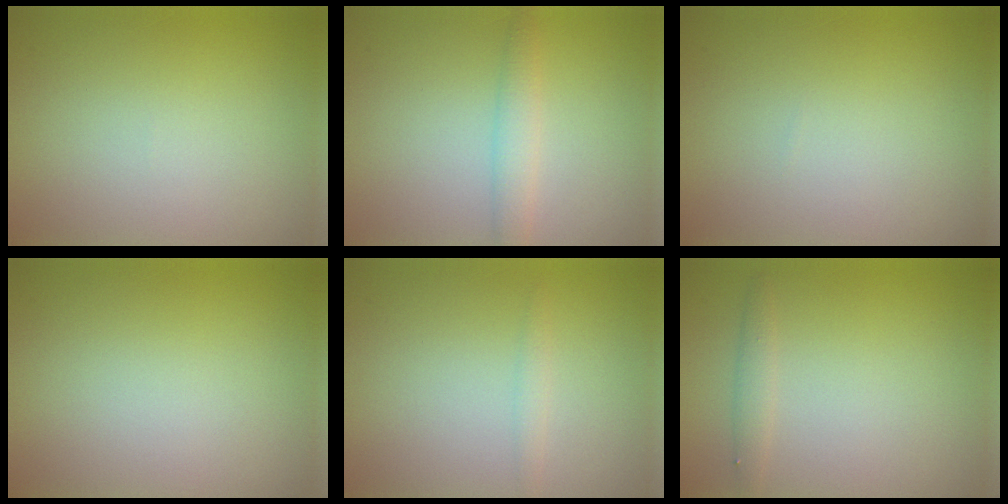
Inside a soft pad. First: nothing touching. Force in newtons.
{"total": 1.9, "press": 1.9, "slide": 0.1}
{"total": 0.0}
{"total": 0.0}
{"total": 0.8, "press": 0.8, "slide": 0.0}
{"total": 1.1, "press": 1.1, "slide": 0.1}